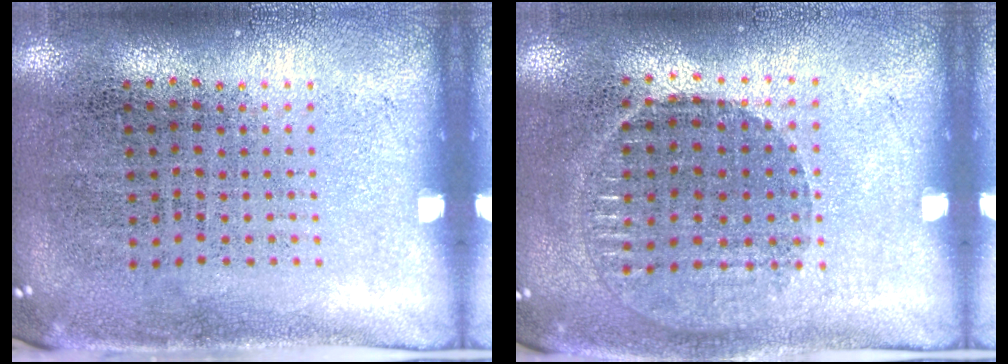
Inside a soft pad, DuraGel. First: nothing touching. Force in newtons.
{"total": 1.0, "press": 1.0, "slide": 0.2}